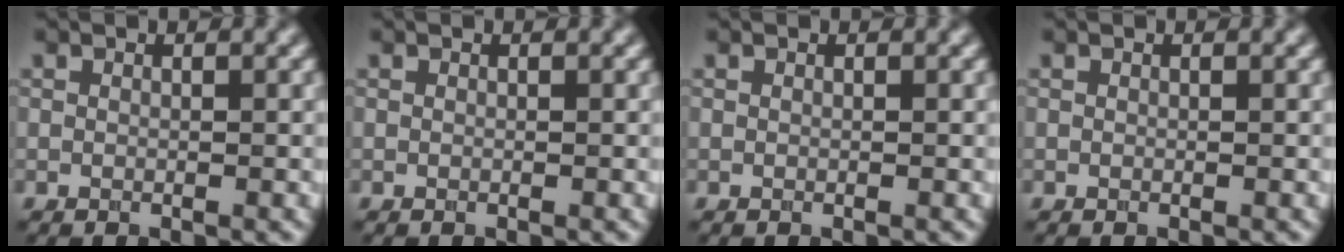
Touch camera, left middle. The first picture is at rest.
{"total": 0.0}
{"total": 0.0}
{"total": 0.0}